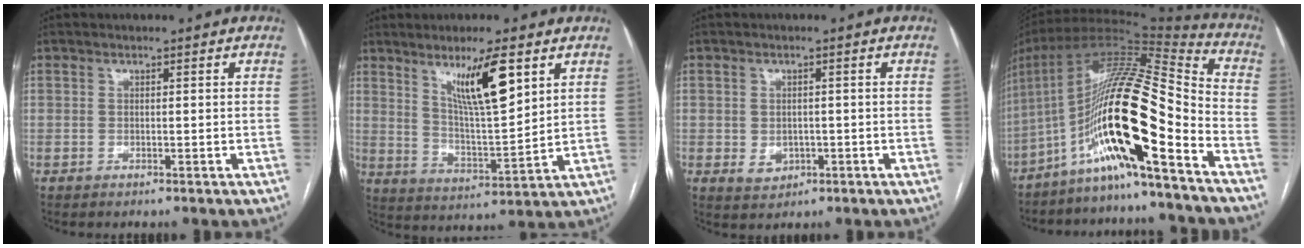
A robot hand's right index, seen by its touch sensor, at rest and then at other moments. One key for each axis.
{"total": 10.8, "fx": 5.8, "fy": 1.1, "fz": 9.1, "tx": -0.160, "ty": -0.008, "tz": 0.108}
{"total": 2.8, "fx": -0.6, "fy": 2.5, "fz": 1.1, "tx": -0.014, "ty": -0.001, "tz": 0.002}
{"total": 20.6, "fx": -10.5, "fy": 1.5, "fz": 17.6, "tx": -0.340, "ty": 0.011, "tz": -0.189}